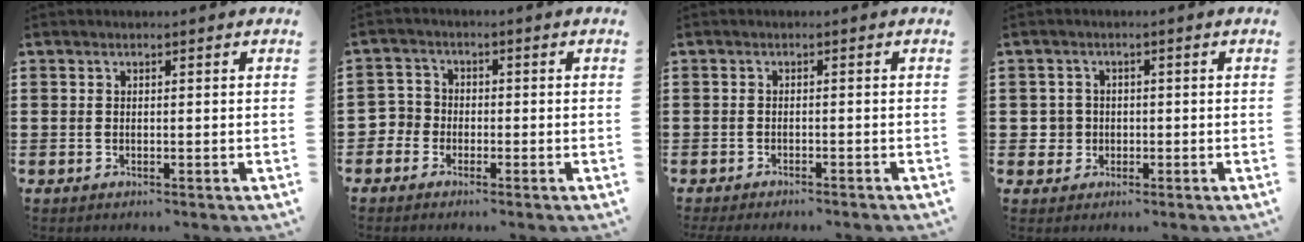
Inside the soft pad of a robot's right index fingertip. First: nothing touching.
{"total": 3.1, "force": [-1.9, 2.5, 0.4], "torque": [-0.028, 0.002, -0.045]}
{"total": 1.1, "force": [-1.0, -0.1, 0.2], "torque": [-0.004, -0.001, -0.020]}
{"total": 2.9, "force": [-0.5, 2.8, 0.6], "torque": [-0.031, 0.003, -0.016]}